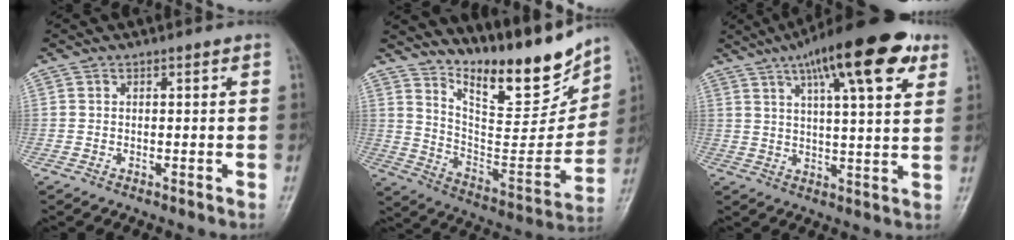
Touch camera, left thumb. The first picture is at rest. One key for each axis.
{"total": 18.9, "fx": 15.1, "fy": 5.4, "fz": 10.1, "tx": -0.110, "ty": -0.106, "tz": 0.257}
{"total": 18.4, "fx": 9.8, "fy": 5.1, "fz": 14.7, "tx": -0.207, "ty": -0.012, "tz": 0.145}